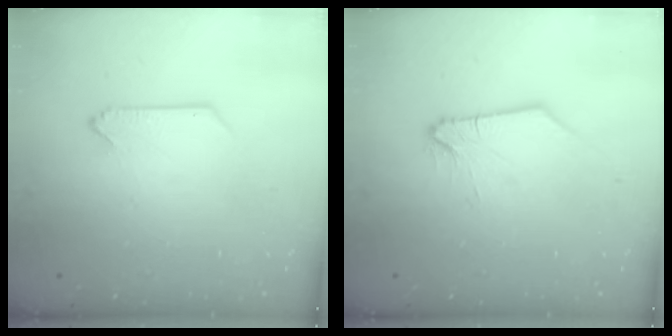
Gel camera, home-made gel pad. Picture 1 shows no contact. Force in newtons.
{"total": 2.0, "press": 1.9, "slide": 0.4}